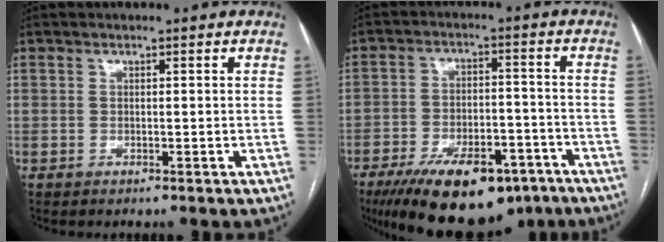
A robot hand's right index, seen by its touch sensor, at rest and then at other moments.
{"total": 18.9, "force": [-12.7, 8.0, 11.5], "torque": [-0.177, 0.001, -0.192]}